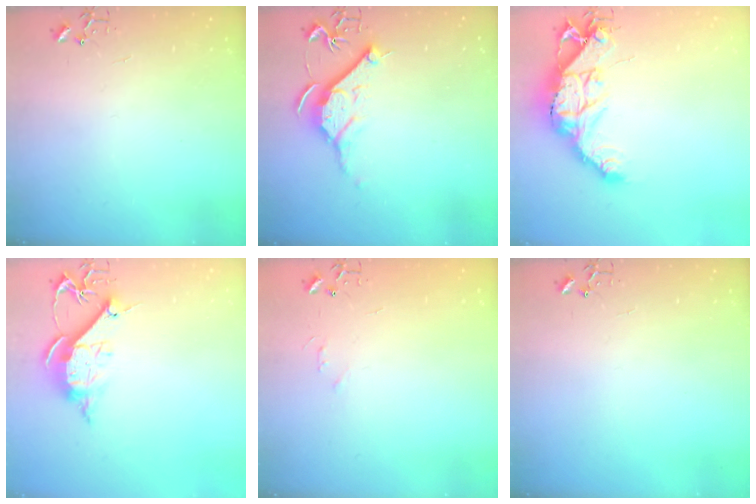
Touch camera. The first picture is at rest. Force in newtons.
{"total": 11.4, "press": 11.4, "slide": 0.8}
{"total": 16.7, "press": 16.6, "slide": 1.4}
{"total": 12.5, "press": 12.5, "slide": 0.2}
{"total": 3.5, "press": 3.4, "slide": 0.4}
{"total": 0.0}